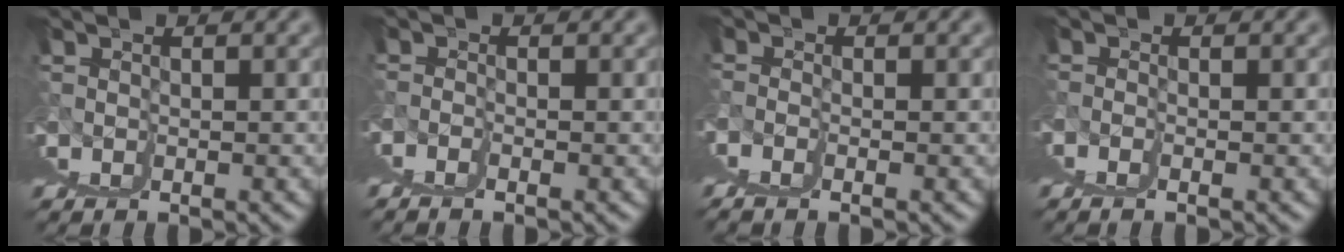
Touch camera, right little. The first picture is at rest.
{"total": 1.3, "force": [0.2, -1.2, 0.1], "torque": [0.007, 0.013, 0.003]}
{"total": 1.2, "force": [0.4, -0.2, 1.1], "torque": [-0.012, 0.012, 0.009]}
{"total": 0.6, "force": [0.3, -0.4, 0.3], "torque": [0.000, 0.014, 0.003]}